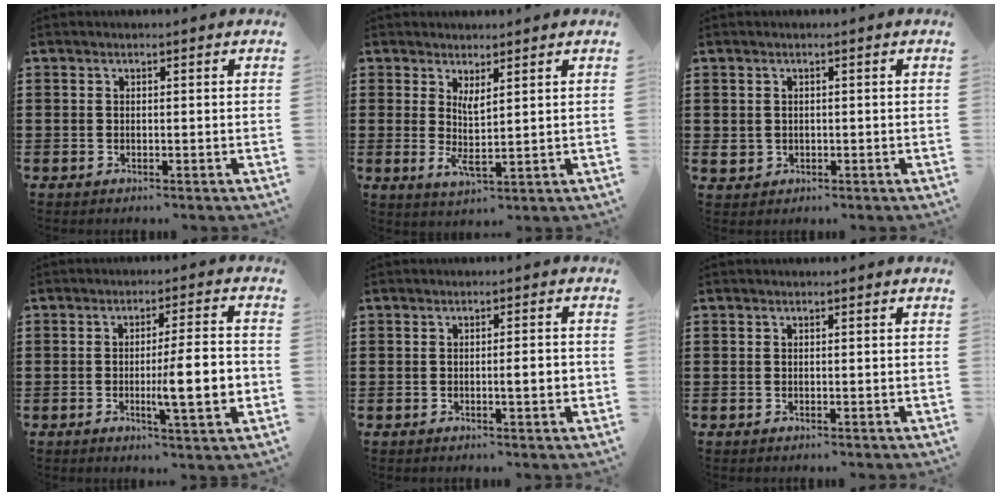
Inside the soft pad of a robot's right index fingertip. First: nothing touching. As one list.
[{"total": 3.1, "force": [1.6, 0.5, 2.6], "torque": [-0.054, -0.009, 0.030]}, {"total": 1.3, "force": [0.1, 1.2, 0.4], "torque": [-0.012, 0.005, 0.001]}, {"total": 8.8, "force": [-1.5, 1.3, 8.6], "torque": [-0.125, -0.010, -0.027]}, {"total": 2.9, "force": [-0.5, 0.3, 2.8], "torque": [-0.048, -0.004, -0.008]}, {"total": 0.0}]